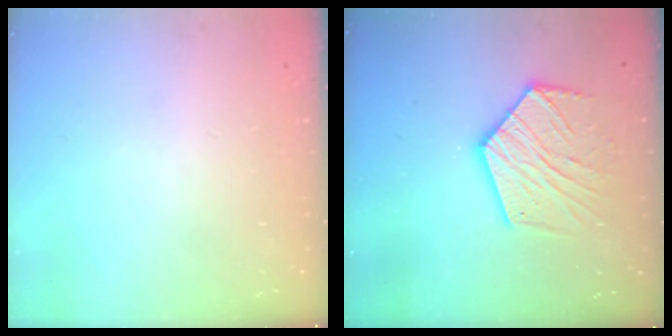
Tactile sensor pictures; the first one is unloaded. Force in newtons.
{"total": 14.1, "press": 14.1, "slide": 0.8}